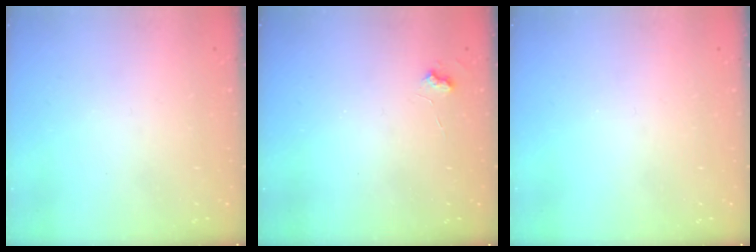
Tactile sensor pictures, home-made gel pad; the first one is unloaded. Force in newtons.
{"total": 3.6, "press": 3.6, "slide": 0.4}
{"total": 0.0}